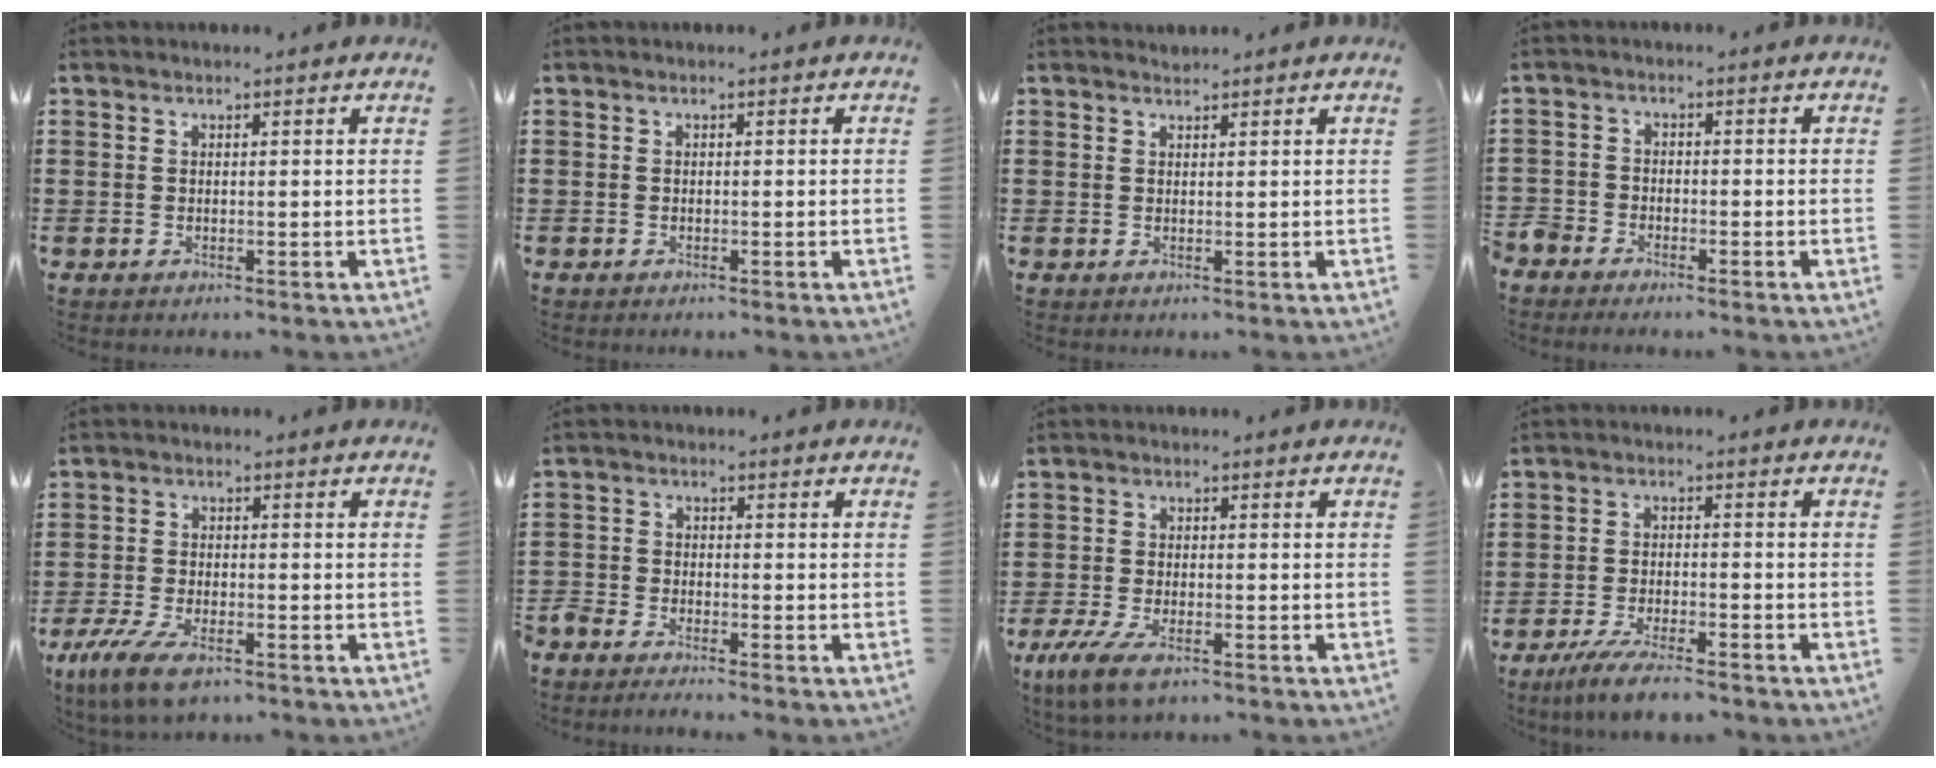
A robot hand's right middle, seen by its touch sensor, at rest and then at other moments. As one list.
[{"total": 0.0}, {"total": 0.7, "force": [0.7, 0.1, -0.1], "torque": [0.002, 0.000, 0.014]}, {"total": 2.5, "force": [-2.4, 0.8, -0.1], "torque": [-0.019, -0.003, -0.058]}, {"total": 6.2, "force": [-4.2, 2.0, 4.2], "torque": [-0.102, -0.009, -0.081]}, {"total": 2.6, "force": [-2.6, 0.3, 0.1], "torque": [-0.014, 0.000, -0.058]}, {"total": 5.3, "force": [-3.5, 1.7, 3.5], "torque": [-0.085, -0.009, -0.069]}, {"total": 5.1, "force": [-4.4, 0.4, 2.6], "torque": [-0.062, -0.011, -0.086]}]